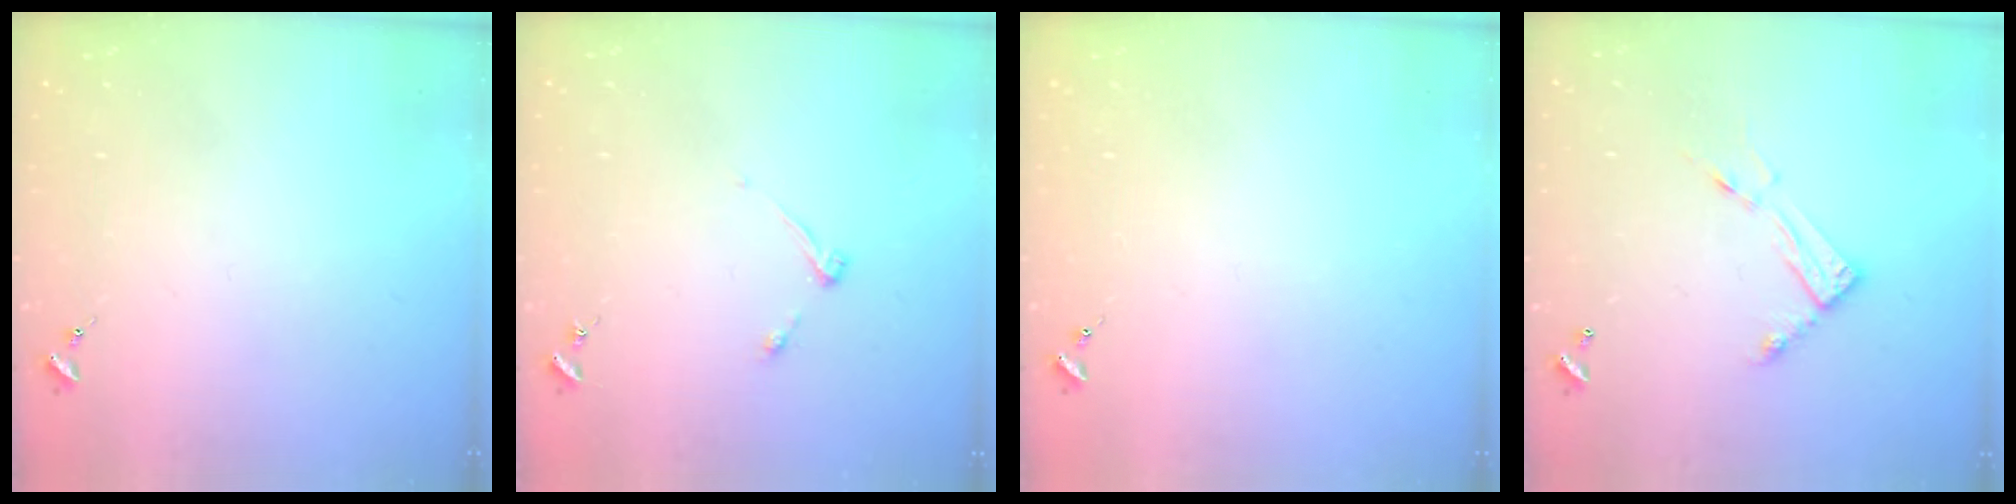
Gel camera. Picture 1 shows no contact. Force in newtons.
{"total": 4.0, "press": 4.0, "slide": 0.5}
{"total": 0.0}
{"total": 9.6, "press": 9.6, "slide": 0.4}